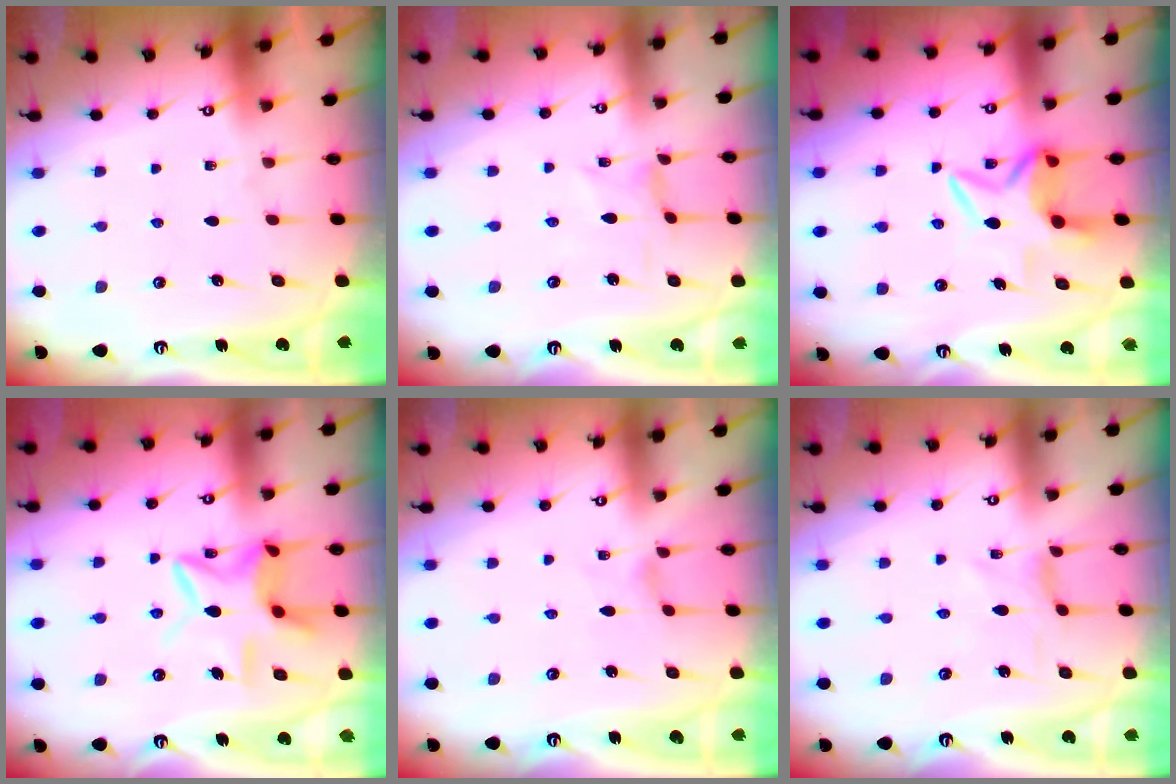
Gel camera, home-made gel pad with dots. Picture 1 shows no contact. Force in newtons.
{"total": 0.0}
{"total": 6.9, "press": 6.9, "slide": 0.6}
{"total": 11.4, "press": 11.4, "slide": 0.8}
{"total": 0.0}
{"total": 1.1, "press": 1.1, "slide": 0.4}